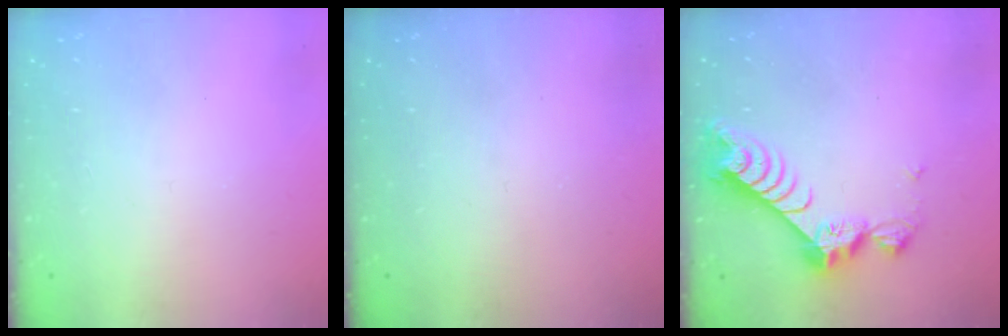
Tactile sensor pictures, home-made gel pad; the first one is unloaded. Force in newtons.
{"total": 0.0}
{"total": 9.4, "press": 9.4, "slide": 0.9}